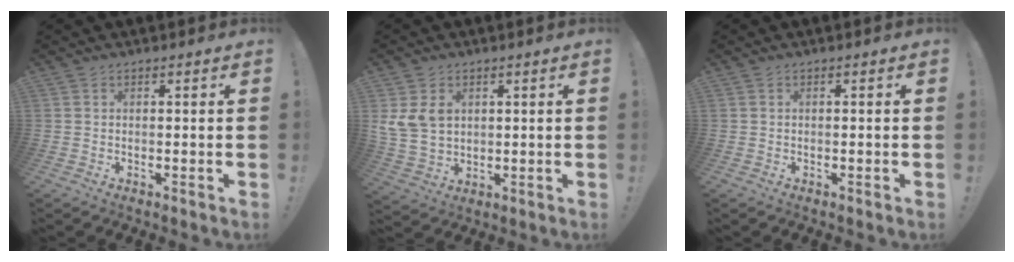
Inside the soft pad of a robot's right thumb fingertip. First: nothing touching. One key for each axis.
{"total": 8.1, "fx": 2.9, "fy": 6.2, "fz": 4.3, "tx": -0.093, "ty": -0.004, "tz": 0.061}
{"total": 0.5, "fx": -0.3, "fy": -0.3, "fz": 0.4, "tx": -0.007, "ty": -0.002, "tz": -0.005}